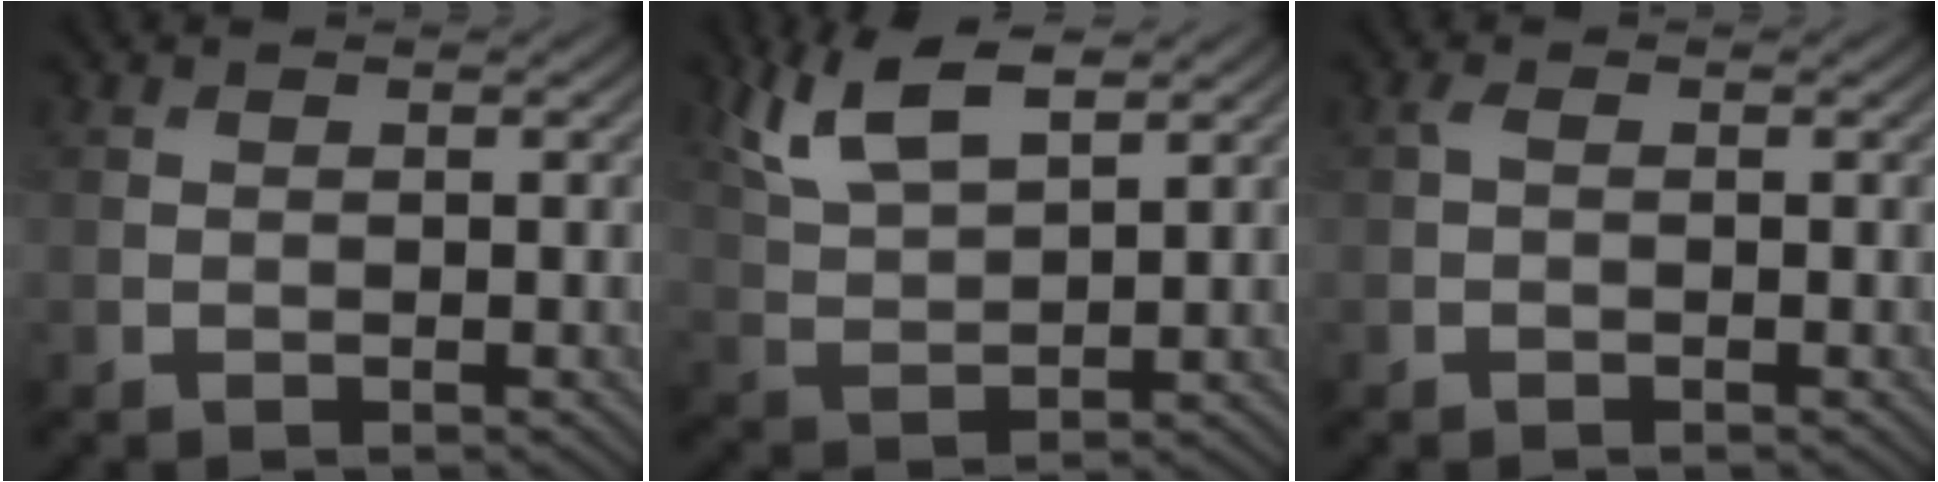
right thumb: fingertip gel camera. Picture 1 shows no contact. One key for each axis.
{"total": 8.3, "fx": 5.3, "fy": 3.0, "fz": 5.7, "tx": -0.138, "ty": 0.007, "tz": 0.114}
{"total": 0.8, "fx": 0.0, "fy": 0.4, "fz": 0.7, "tx": -0.020, "ty": 0.002, "tz": -0.001}